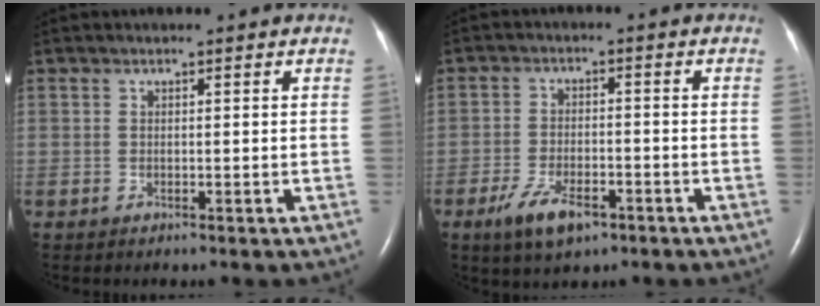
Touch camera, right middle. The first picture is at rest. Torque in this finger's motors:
{"motor_torque": [0.49, -0.43, 0.11, 0.04]}